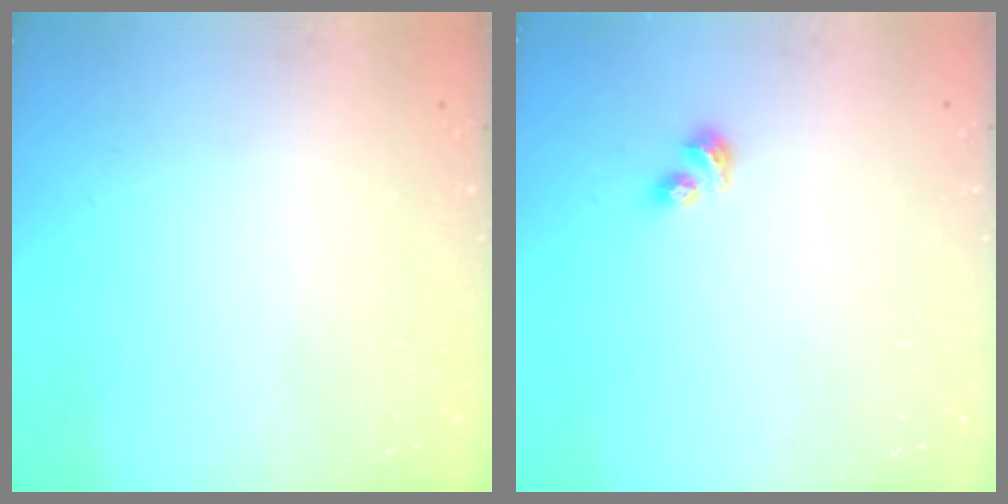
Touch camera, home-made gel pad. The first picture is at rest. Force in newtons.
{"total": 3.4, "press": 3.3, "slide": 1.0}